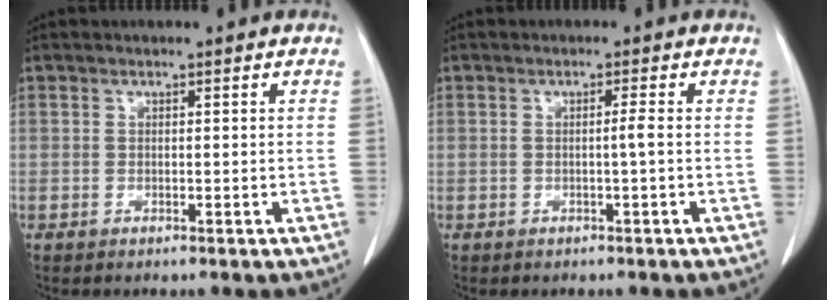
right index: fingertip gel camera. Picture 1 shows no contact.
{"total": 1.2, "force": [-0.2, -0.3, 1.1], "torque": [-0.016, 0.000, -0.005]}